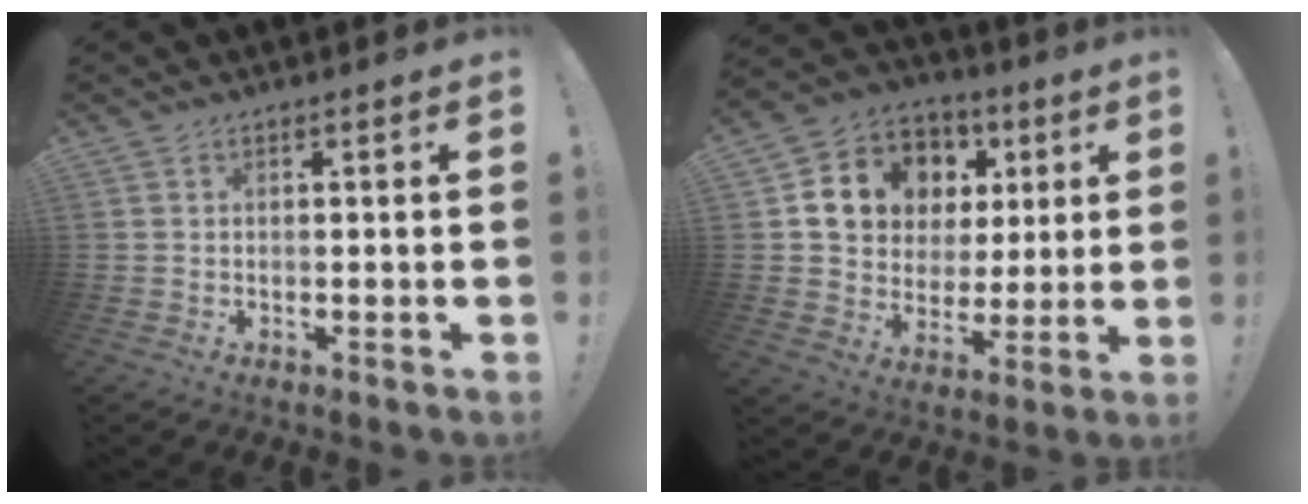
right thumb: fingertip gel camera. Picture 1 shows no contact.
{"total": 13.6, "force": [4.9, 11.5, 5.4], "torque": [-0.083, -0.020, 0.109]}